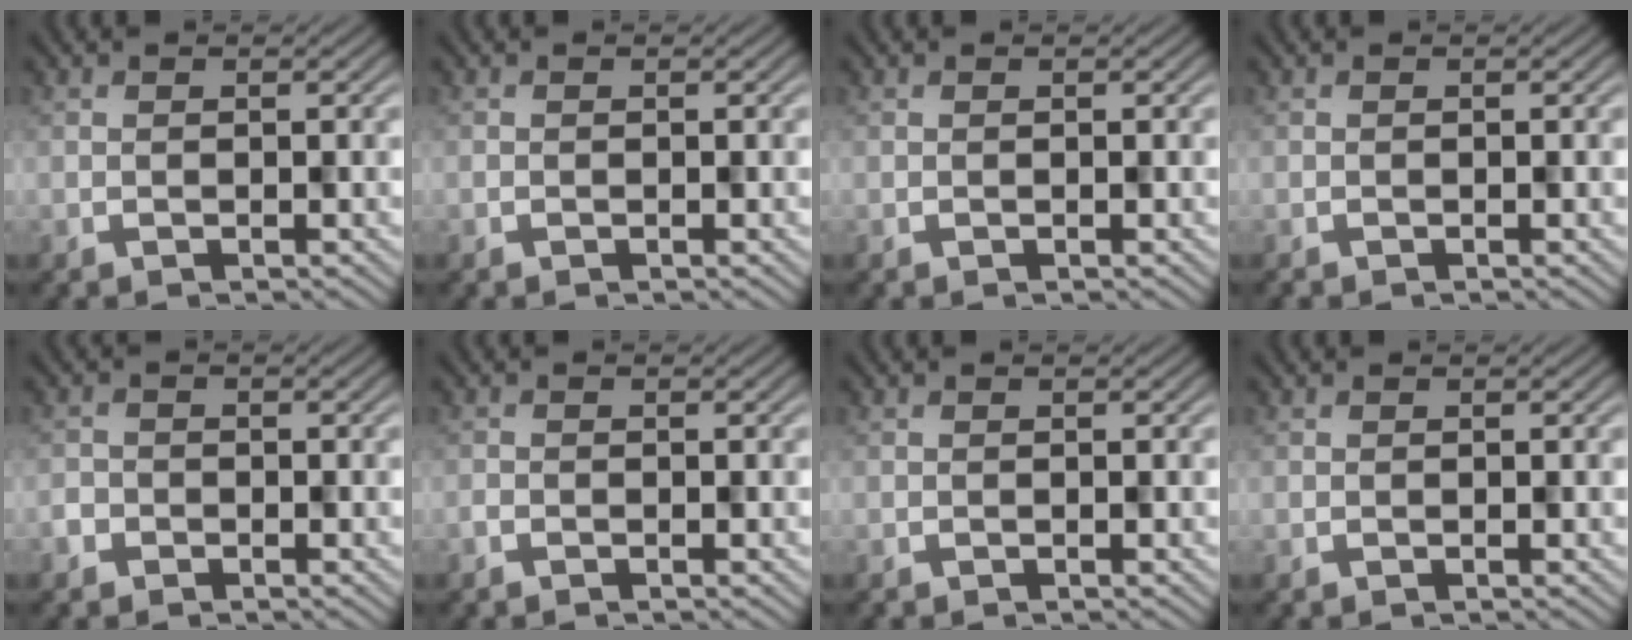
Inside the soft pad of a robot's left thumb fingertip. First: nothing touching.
{"total": 0.0}
{"total": 0.0}
{"total": 0.5, "force": [-0.5, 0.1, -0.1], "torque": [0.001, 0.000, -0.008]}
{"total": 1.3, "force": [-0.9, 0.8, -0.4], "torque": [0.011, -0.001, -0.020]}
{"total": 0.7, "force": [-0.7, 0.1, -0.1], "torque": [0.001, -0.003, -0.012]}
{"total": 0.0}
{"total": 0.0}